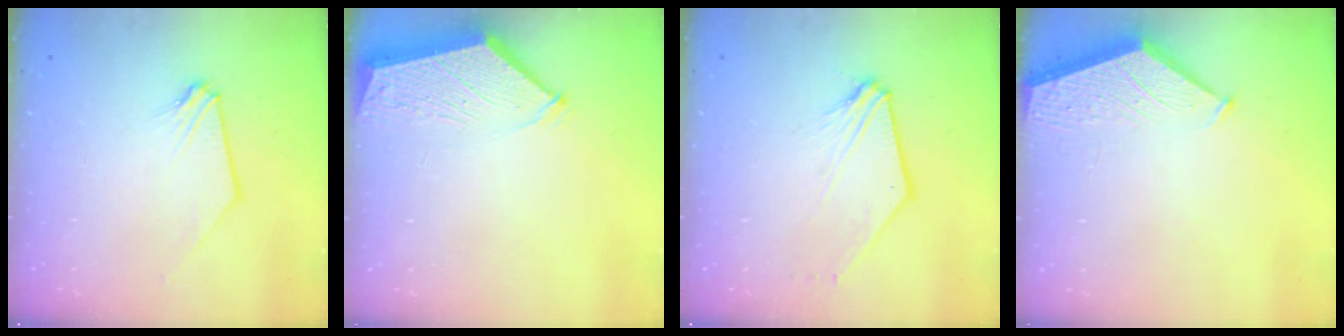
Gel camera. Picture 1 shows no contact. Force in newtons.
{"total": 3.0, "press": 3.0, "slide": 0.4}
{"total": 7.9, "press": 7.8, "slide": 1.3}
{"total": 2.1, "press": 2.1, "slide": 0.2}